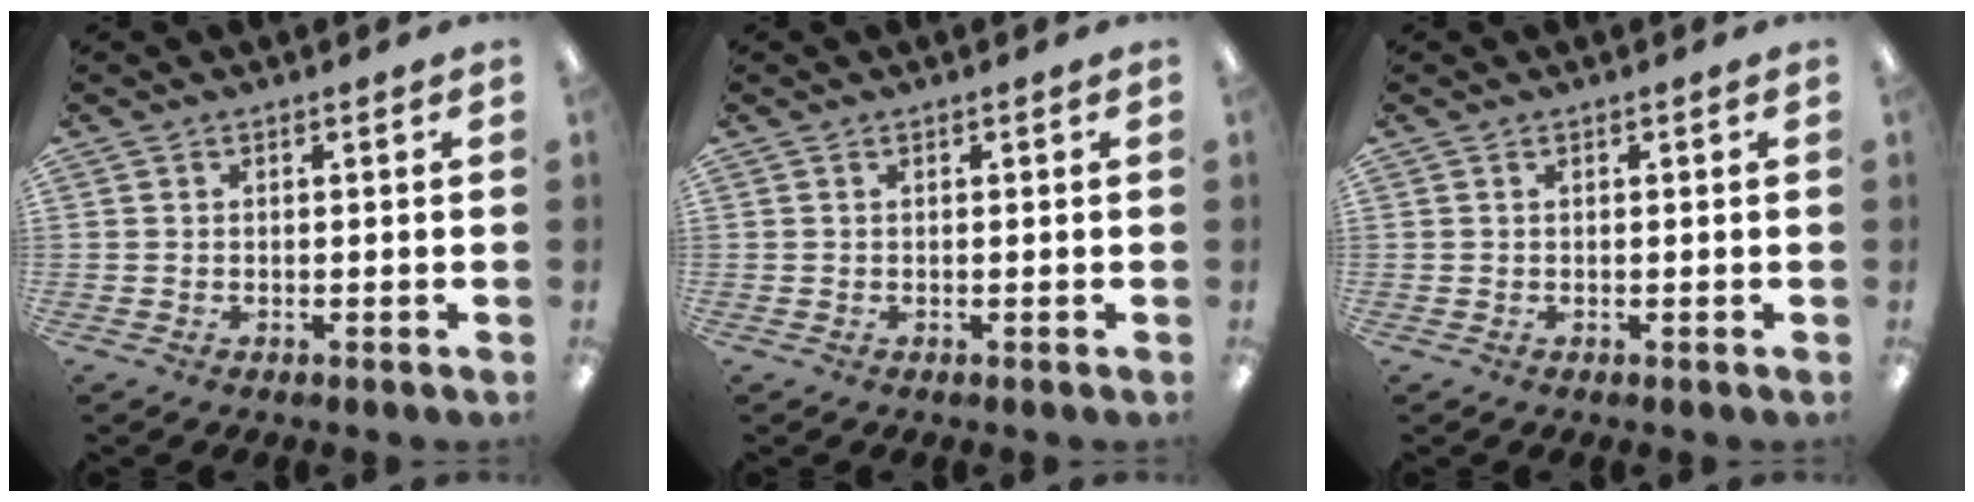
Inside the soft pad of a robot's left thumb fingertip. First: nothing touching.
{"total": 0.0}
{"total": 0.0}